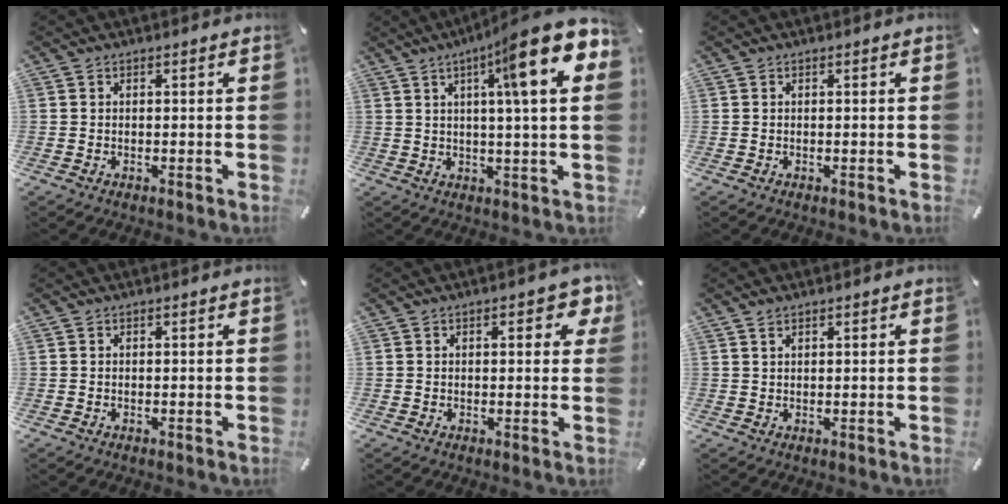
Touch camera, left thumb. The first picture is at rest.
{"total": 16.6, "force": [7.4, 0.8, 14.8], "torque": [-0.234, -0.041, 0.099]}
{"total": 0.0}
{"total": 0.0}
{"total": 4.4, "force": [1.7, 2.6, 3.2], "torque": [-0.034, 0.001, 0.023]}
{"total": 1.3, "force": [0.9, 0.6, 0.8], "torque": [-0.017, 0.000, 0.015]}